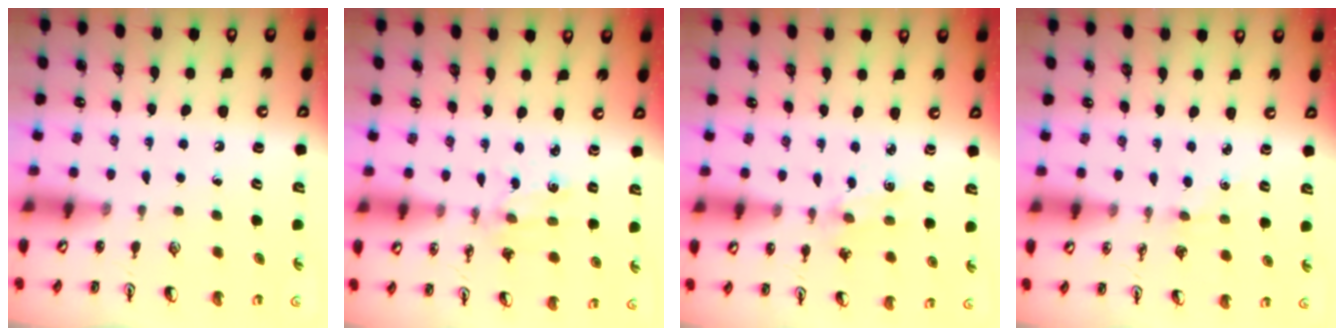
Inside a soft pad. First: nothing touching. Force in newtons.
{"total": 1.5, "press": 1.5, "slide": 0.3}
{"total": 2.0, "press": 2.0, "slide": 0.4}
{"total": 1.4, "press": 1.4, "slide": 0.3}